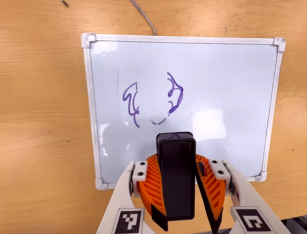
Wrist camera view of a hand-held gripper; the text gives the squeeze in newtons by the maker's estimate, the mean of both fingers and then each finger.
{"total": 9.5, "left": 9.9, "right": 9.1}